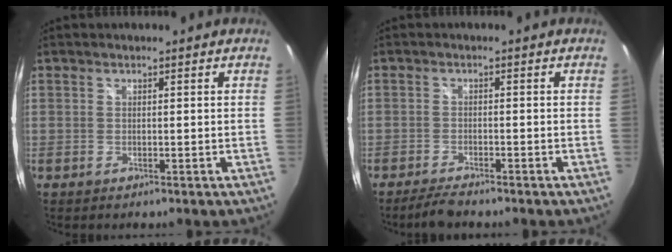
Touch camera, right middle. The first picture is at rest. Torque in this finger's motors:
{"motor_torque": [0.04, -0.04, 0.00, 0.02]}